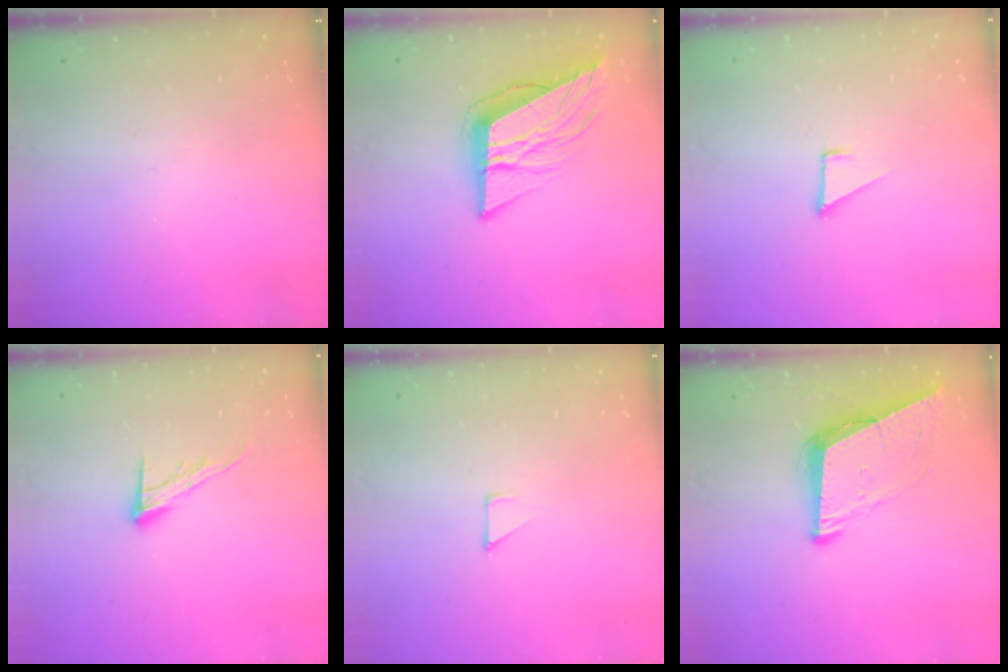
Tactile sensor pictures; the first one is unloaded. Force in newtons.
{"total": 12.0, "press": 11.6, "slide": 3.3}
{"total": 1.6, "press": 1.5, "slide": 0.1}
{"total": 9.8, "press": 9.8, "slide": 0.6}
{"total": 3.4, "press": 3.4, "slide": 0.3}
{"total": 9.1, "press": 8.2, "slide": 3.8}